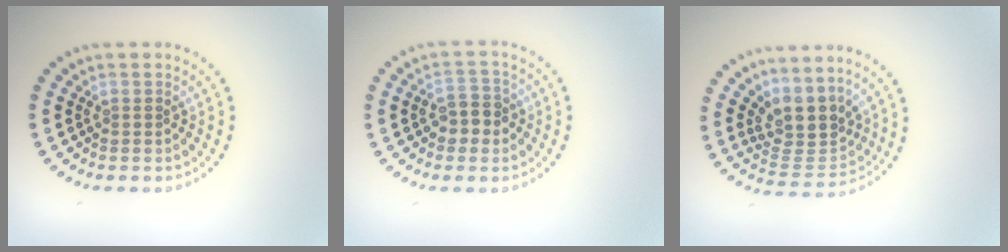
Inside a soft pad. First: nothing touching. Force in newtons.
{"total": 2.7, "press": 2.7, "slide": 0.4}
{"total": 4.0, "press": 3.1, "slide": 2.6}